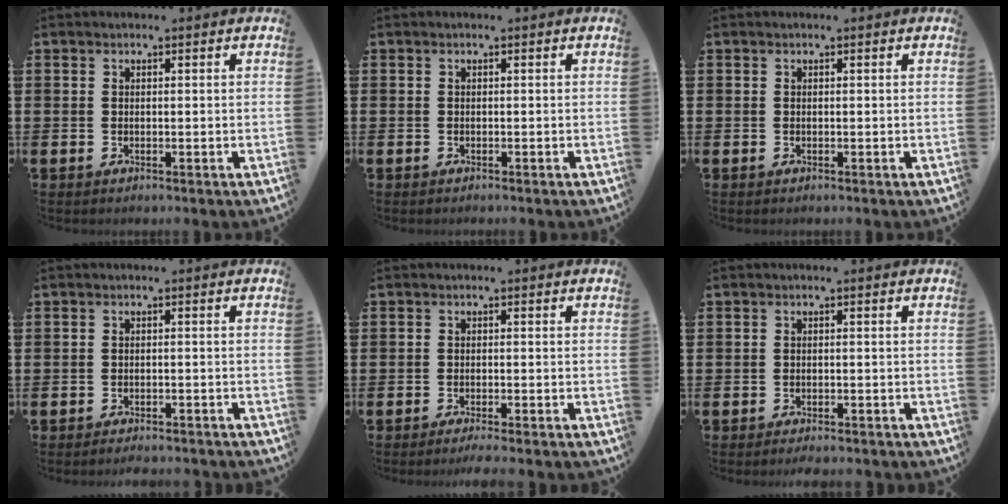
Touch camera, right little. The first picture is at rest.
{"total": 0.0}
{"total": 0.0}
{"total": 1.6, "force": [-1.6, -0.1, 0.1], "torque": [-0.004, 0.003, -0.033]}
{"total": 1.4, "force": [-1.3, -0.2, 0.6], "torque": [-0.008, -0.001, -0.024]}
{"total": 1.3, "force": [-1.3, 0.0, 0.2], "torque": [-0.007, 0.000, -0.026]}